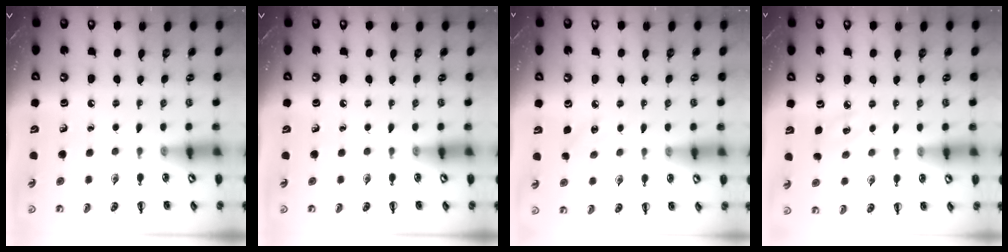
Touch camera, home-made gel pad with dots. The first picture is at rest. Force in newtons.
{"total": 0.0}
{"total": 3.9, "press": 3.7, "slide": 0.9}
{"total": 4.8, "press": 4.6, "slide": 1.3}